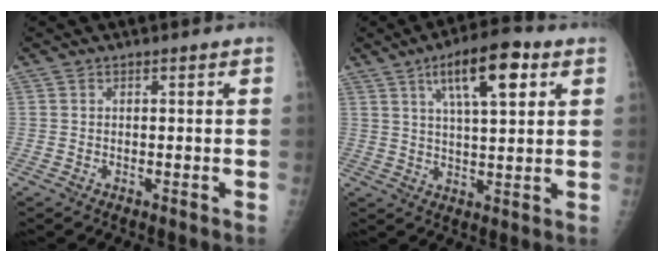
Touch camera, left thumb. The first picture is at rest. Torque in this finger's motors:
{"motor_torque": [2.21, 1.52, 1.32, -0.37, 0.09]}